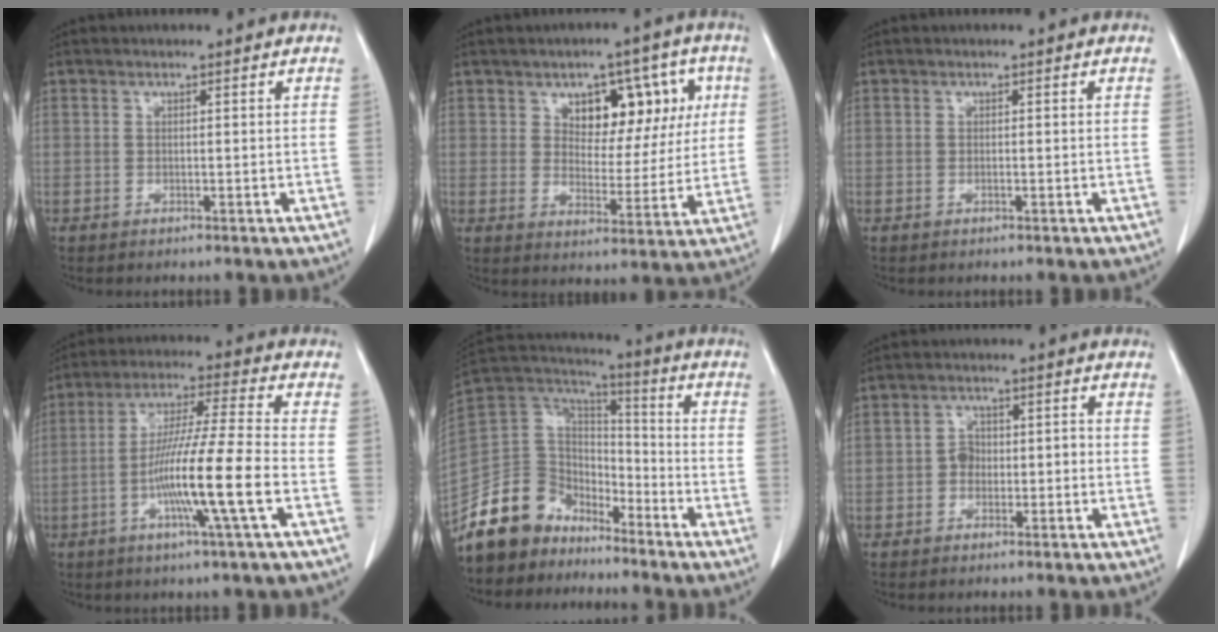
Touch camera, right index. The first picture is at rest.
{"total": 15.2, "force": [5.3, 9.3, 10.8], "torque": [-0.165, 0.033, 0.088]}
{"total": 0.6, "force": [-0.2, 0.2, 0.5], "torque": [-0.016, 0.001, -0.001]}
{"total": 13.7, "force": [-4.1, -0.9, 13.0], "torque": [-0.243, -0.008, -0.080]}
{"total": 15.0, "force": [-11.8, 8.4, 3.6], "torque": [-0.079, 0.053, -0.223]}
{"total": 3.7, "force": [-1.0, 2.7, 2.3], "torque": [-0.042, 0.024, -0.018]}